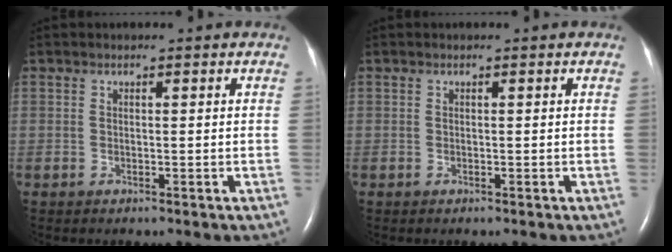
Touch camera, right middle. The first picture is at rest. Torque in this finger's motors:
{"motor_torque": [0.06, -0.03, 0.00, 0.01]}